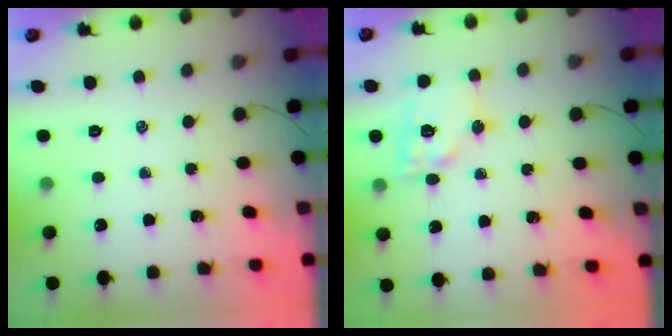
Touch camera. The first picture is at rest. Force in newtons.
{"total": 12.8, "press": 12.7, "slide": 2.0}